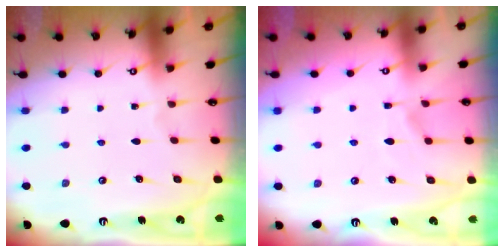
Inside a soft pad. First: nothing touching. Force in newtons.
{"total": 1.7, "press": 1.1, "slide": 1.2}